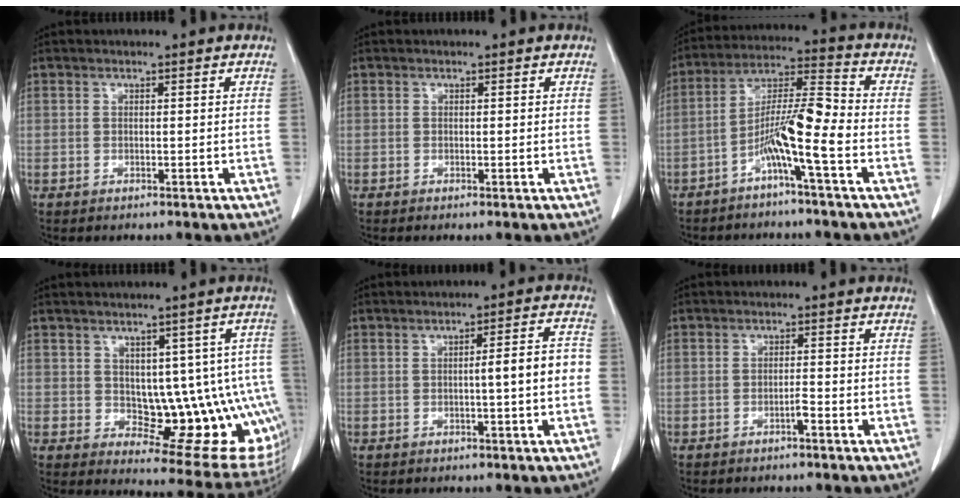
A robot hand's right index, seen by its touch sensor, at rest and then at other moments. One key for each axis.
{"total": 0.0}
{"total": 9.3, "fx": -4.2, "fy": -0.4, "fz": 8.3, "tx": -0.160, "ty": 0.017, "tz": -0.082}
{"total": 13.6, "fx": -0.4, "fy": 5.8, "fz": 12.3, "tx": -0.119, "ty": 0.008, "tz": 0.014}
{"total": 5.3, "fx": -0.7, "fy": 0.1, "fz": 5.2, "tx": -0.071, "ty": 0.012, "tz": -0.010}
{"total": 1.1, "fx": -0.8, "fy": 0.0, "fz": 0.8, "tx": -0.017, "ty": 0.001, "tz": -0.015}